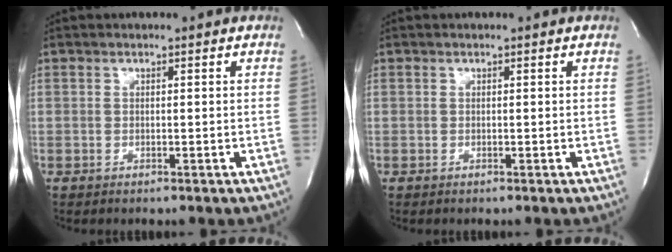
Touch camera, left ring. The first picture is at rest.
{"total": 0.0}